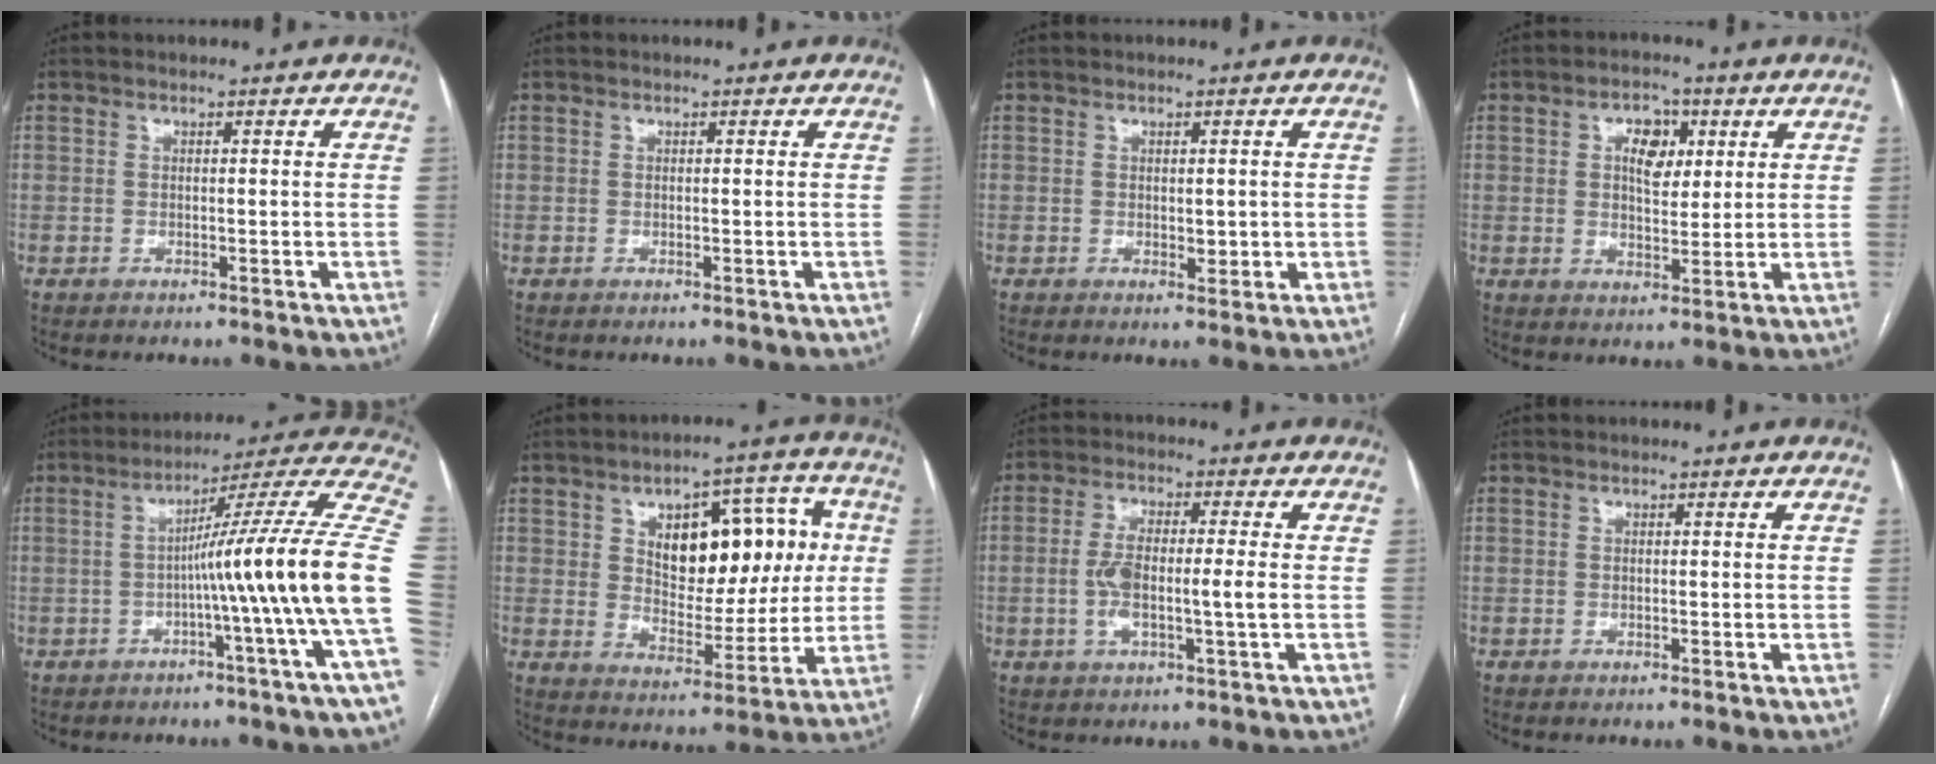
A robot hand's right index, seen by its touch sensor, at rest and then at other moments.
{"total": 0.0}
{"total": 1.9, "force": [0.1, 1.1, 1.5], "torque": [-0.021, -0.004, 0.007]}
{"total": 6.1, "force": [2.0, 3.6, 4.5], "torque": [-0.072, 0.013, 0.037]}
{"total": 18.3, "force": [-3.1, -3.0, 17.8], "torque": [-0.209, 0.021, -0.060]}
{"total": 15.9, "force": [3.8, 8.0, 13.2], "torque": [-0.177, 0.034, 0.065]}
{"total": 7.0, "force": [-0.7, 1.1, 6.8], "torque": [-0.140, 0.008, -0.014]}
{"total": 0.0}